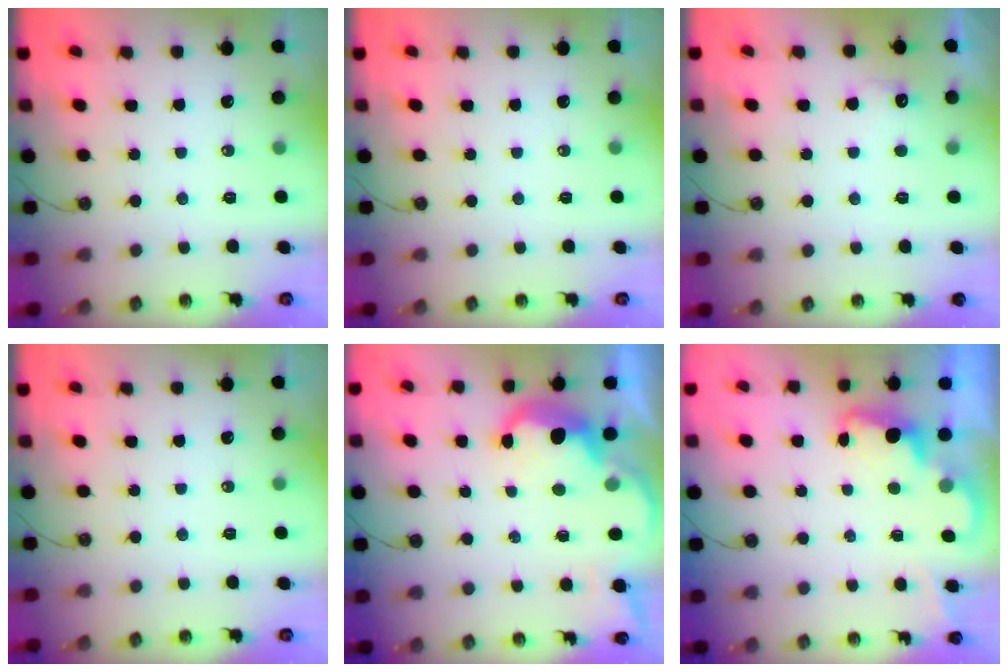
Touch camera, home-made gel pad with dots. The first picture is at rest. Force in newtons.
{"total": 0.0}
{"total": 4.7, "press": 4.5, "slide": 1.1}
{"total": 0.0}
{"total": 9.3, "press": 9.3, "slide": 1.0}
{"total": 2.3, "press": 2.3, "slide": 0.5}